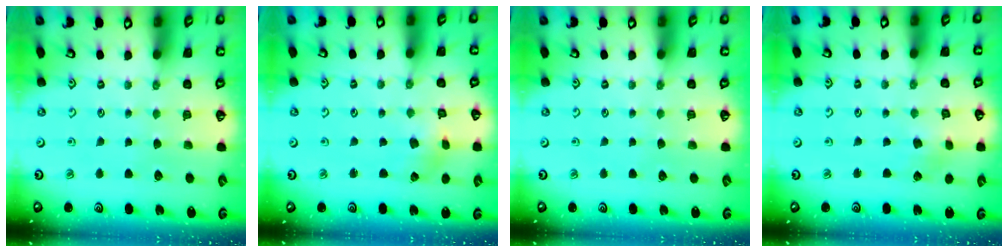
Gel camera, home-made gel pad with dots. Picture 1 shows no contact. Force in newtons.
{"total": 2.0, "press": 2.0, "slide": 0.2}
{"total": 0.0}
{"total": 1.9, "press": 1.9, "slide": 0.3}